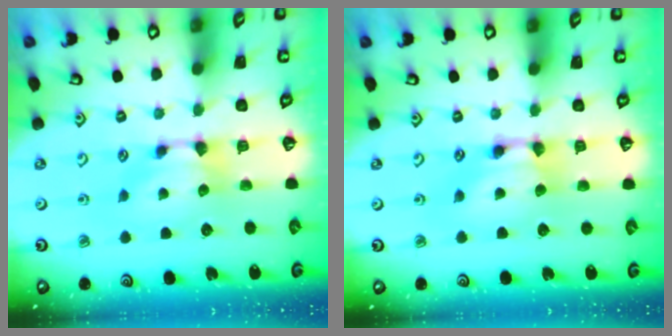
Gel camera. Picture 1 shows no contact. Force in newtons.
{"total": 2.0, "press": 2.0, "slide": 0.1}